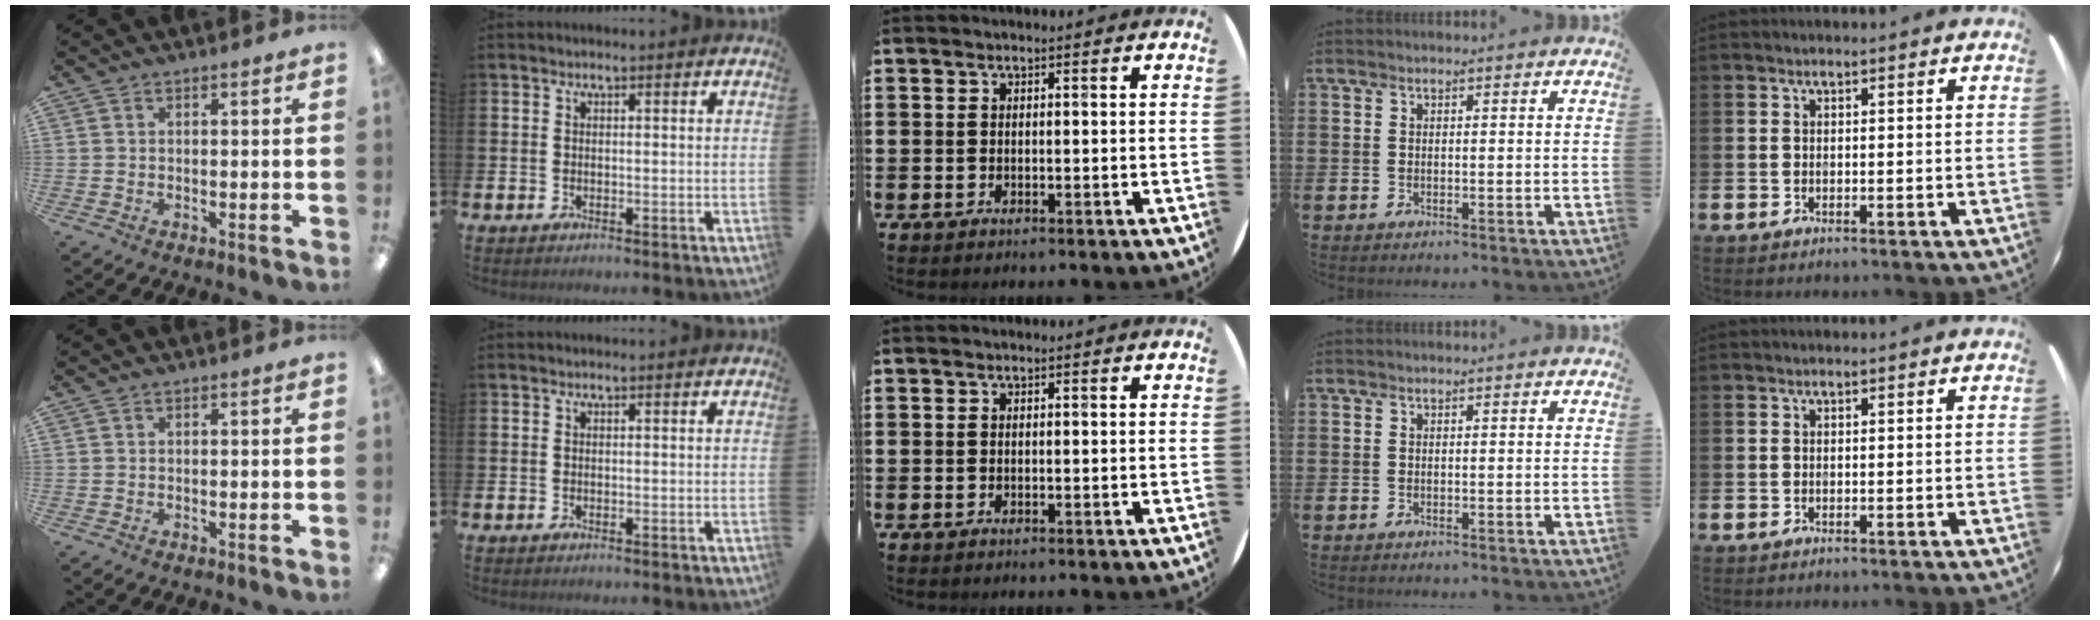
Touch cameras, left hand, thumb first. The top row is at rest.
{}